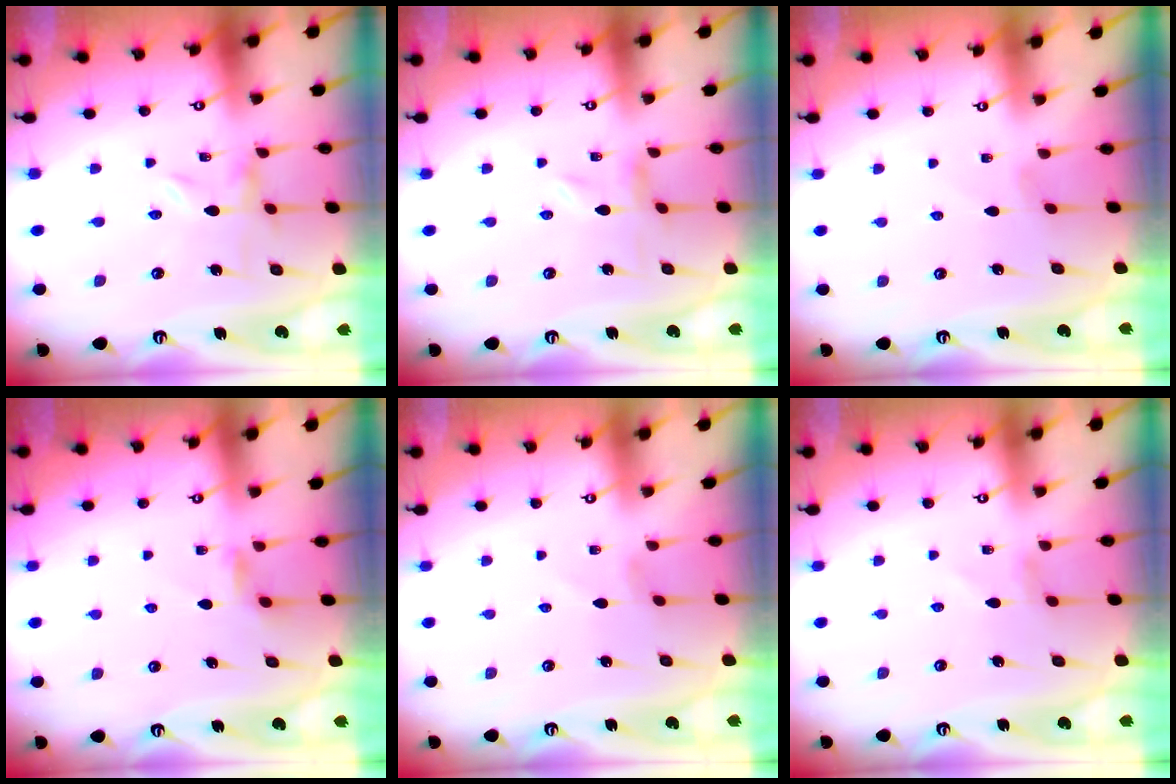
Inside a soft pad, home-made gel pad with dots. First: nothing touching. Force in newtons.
{"total": 0.0}
{"total": 0.0}
{"total": 3.7, "press": 3.6, "slide": 0.5}
{"total": 0.0}
{"total": 1.0, "press": 0.9, "slide": 0.2}